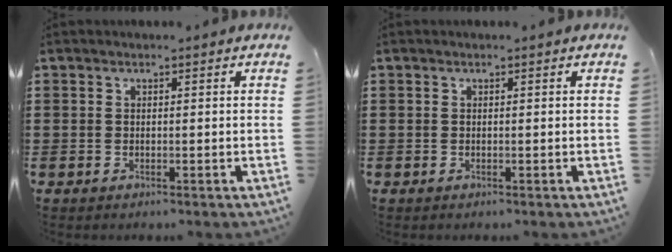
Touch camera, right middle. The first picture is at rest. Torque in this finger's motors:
{"motor_torque": [0.00, 0.01, 0.00, 0.00]}